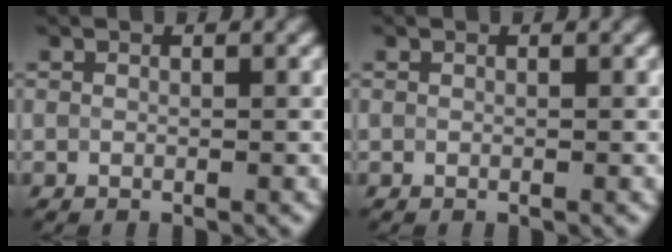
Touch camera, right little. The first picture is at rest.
{"total": 0.0}